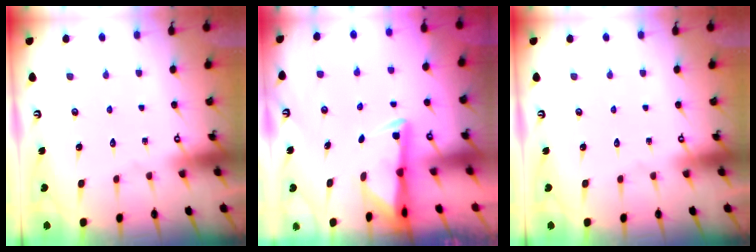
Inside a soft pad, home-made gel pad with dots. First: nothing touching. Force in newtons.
{"total": 3.0, "press": 2.9, "slide": 0.6}
{"total": 0.0}